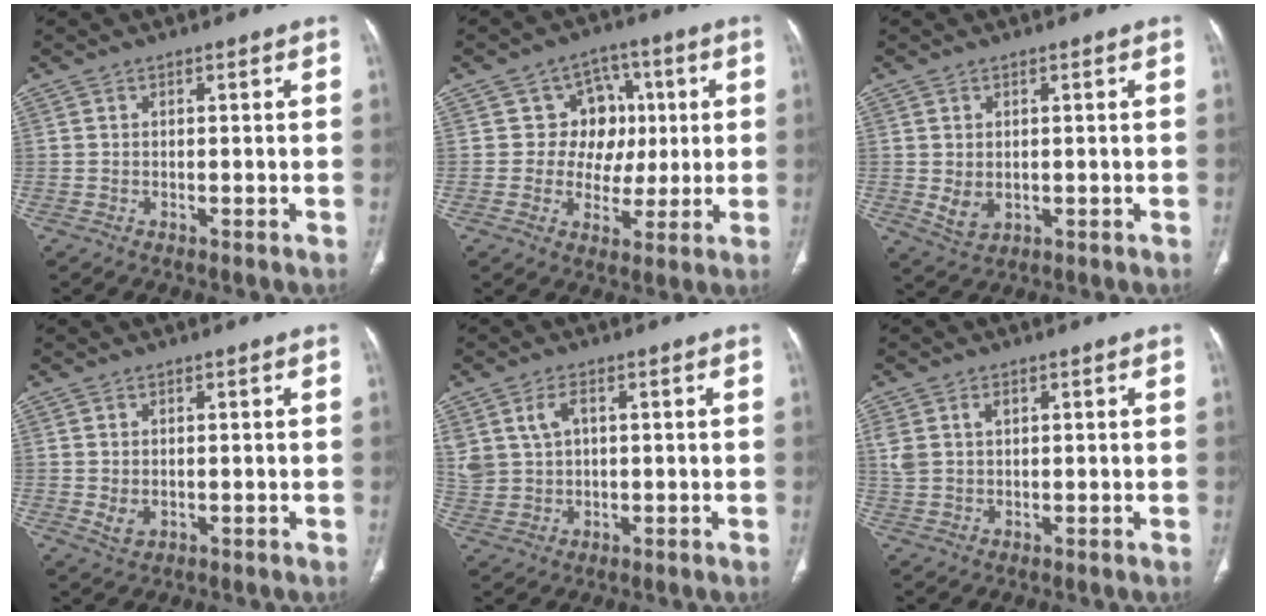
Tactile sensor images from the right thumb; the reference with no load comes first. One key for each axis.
{"total": 9.5, "fx": 1.8, "fy": 8.8, "fz": 3.3, "tx": 0.012, "ty": 0.008, "tz": 0.025}
{"total": 3.6, "fx": 0.0, "fy": 2.5, "fz": 2.6, "tx": -0.046, "ty": -0.004, "tz": 0.014}
{"total": 2.6, "fx": 0.0, "fy": 1.8, "fz": 1.9, "tx": -0.036, "ty": -0.004, "tz": 0.008}
{"total": 7.4, "fx": 2.6, "fy": 5.2, "fz": 4.6, "tx": -0.096, "ty": -0.001, "tz": 0.063}
{"total": 4.3, "fx": 1.6, "fy": 2.8, "fz": 2.8, "tx": -0.060, "ty": 0.007, "tz": 0.043}